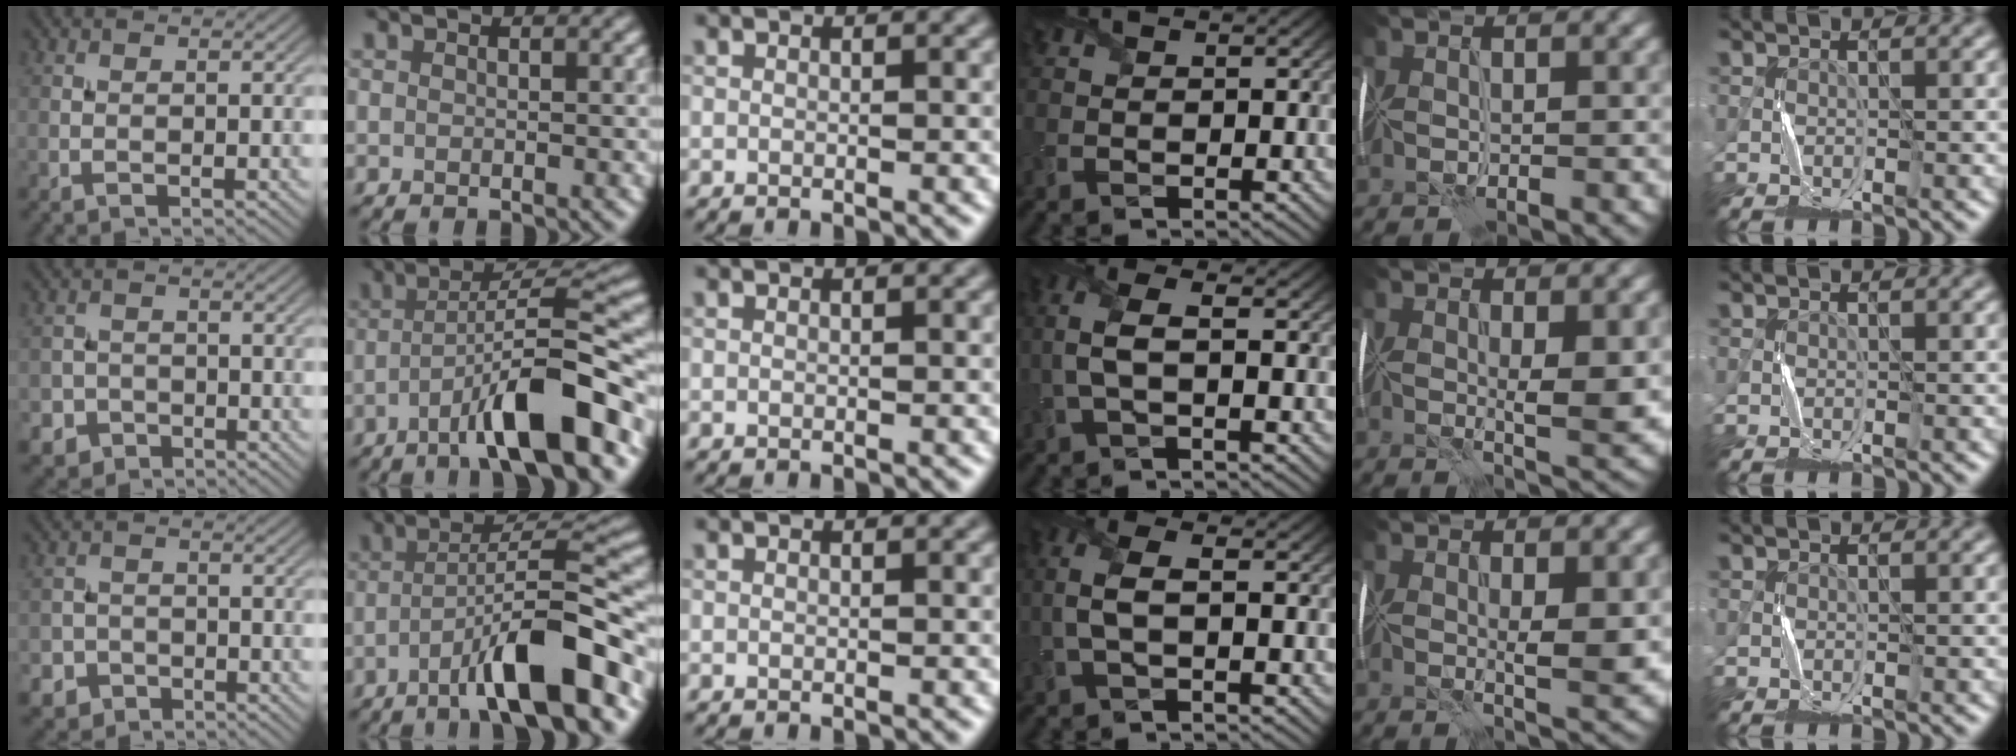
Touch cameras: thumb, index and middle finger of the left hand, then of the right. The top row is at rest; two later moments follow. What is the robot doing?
{"motion": "fold", "object": "handkerchief"}